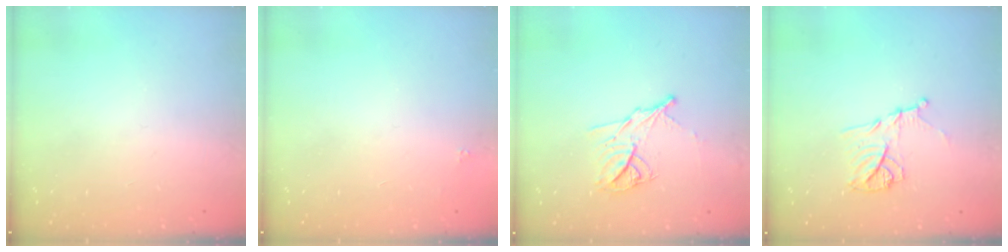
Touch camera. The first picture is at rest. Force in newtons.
{"total": 1.6, "press": 1.5, "slide": 0.2}
{"total": 11.4, "press": 11.4, "slide": 0.3}
{"total": 11.4, "press": 11.4, "slide": 0.3}